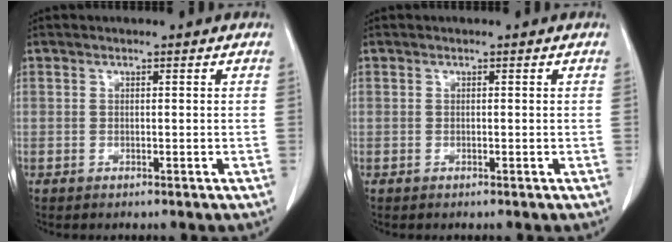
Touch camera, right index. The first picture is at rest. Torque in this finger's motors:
{"motor_torque": [0.00, 0.00, 0.00, 0.00]}